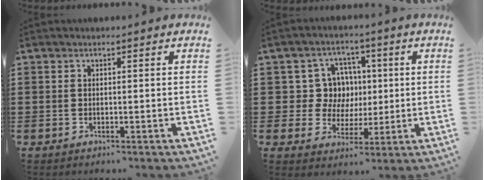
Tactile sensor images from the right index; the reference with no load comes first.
{"total": 8.5, "force": [1.1, 7.8, 3.2], "torque": [-0.079, 0.018, 0.024]}